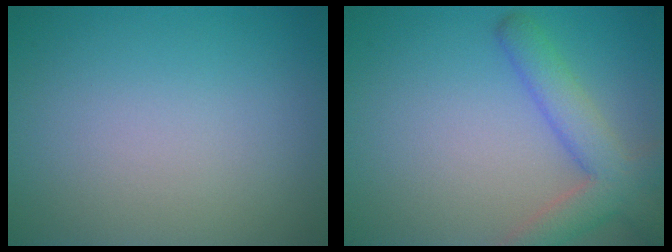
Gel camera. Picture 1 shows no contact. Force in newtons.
{"total": 4.7, "press": 4.7, "slide": 0.3}